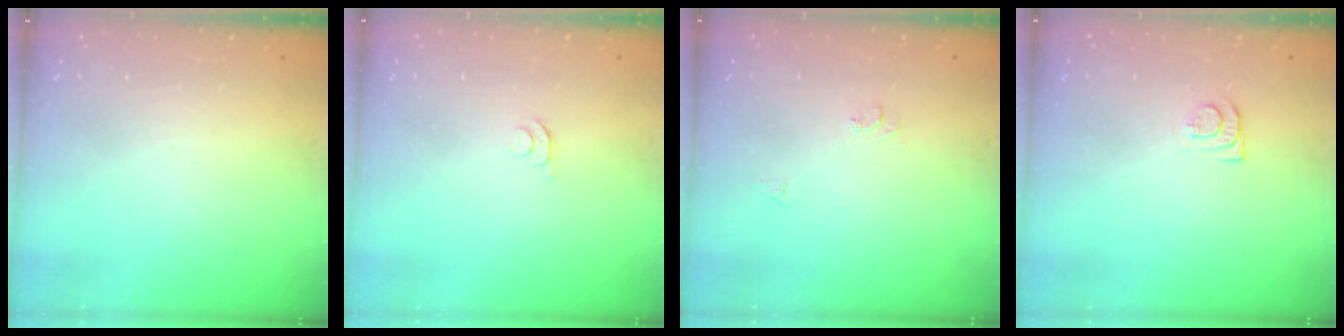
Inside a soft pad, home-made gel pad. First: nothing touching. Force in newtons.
{"total": 4.3, "press": 4.3, "slide": 0.7}
{"total": 6.6, "press": 6.6, "slide": 0.6}
{"total": 6.7, "press": 6.6, "slide": 0.7}